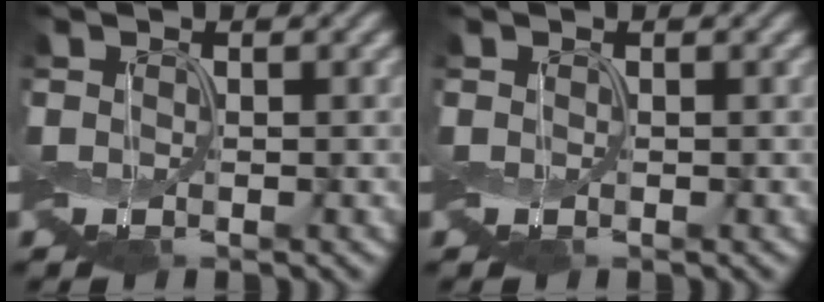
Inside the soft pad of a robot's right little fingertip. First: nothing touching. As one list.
[{"total": 0.0}]